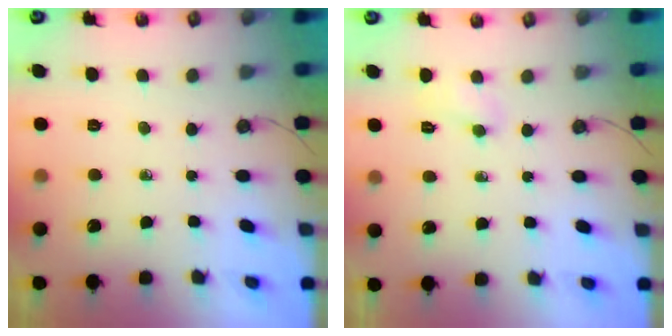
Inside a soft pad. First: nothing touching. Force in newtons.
{"total": 16.7, "press": 5.2, "slide": 15.9}